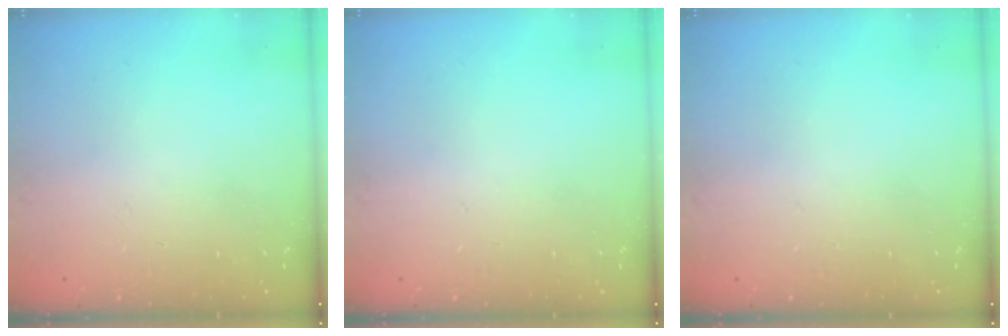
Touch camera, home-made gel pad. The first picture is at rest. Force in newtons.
{"total": 0.0}
{"total": 0.0}